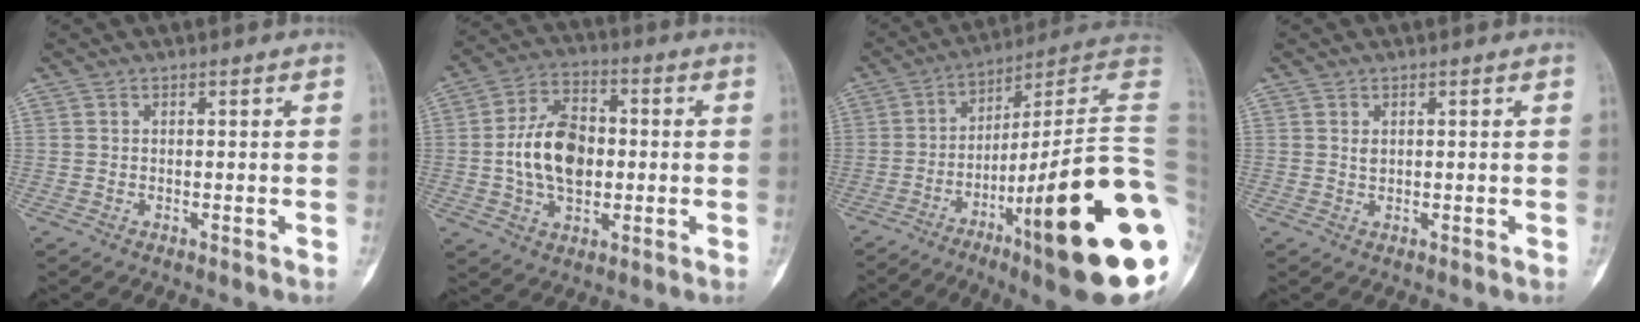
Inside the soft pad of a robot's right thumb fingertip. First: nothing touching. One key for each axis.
{"total": 13.6, "fx": -0.3, "fy": 8.8, "fz": 10.4, "tx": -0.167, "ty": 0.017, "tz": -0.007}
{"total": 31.1, "fx": -10.0, "fy": 4.8, "fz": 29.0, "tx": -0.341, "ty": 0.045, "tz": -0.158}
{"total": 1.0, "fx": 0.4, "fy": 0.6, "fz": 0.6, "tx": -0.008, "ty": -0.002, "tz": 0.010}